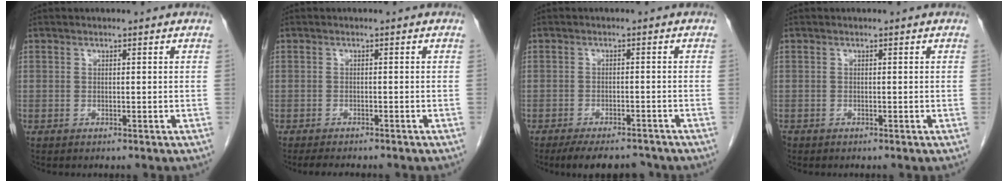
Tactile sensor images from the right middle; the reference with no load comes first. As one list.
[{"total": 5.1, "force": [-4.4, 1.1, 2.4], "torque": [-0.033, -0.008, -0.056]}, {"total": 8.0, "force": [-6.9, 2.3, 3.2], "torque": [-0.046, -0.006, -0.098]}, {"total": 0.6, "force": [-0.4, 0.4, 0.1], "torque": [-0.008, 0.001, -0.010]}]